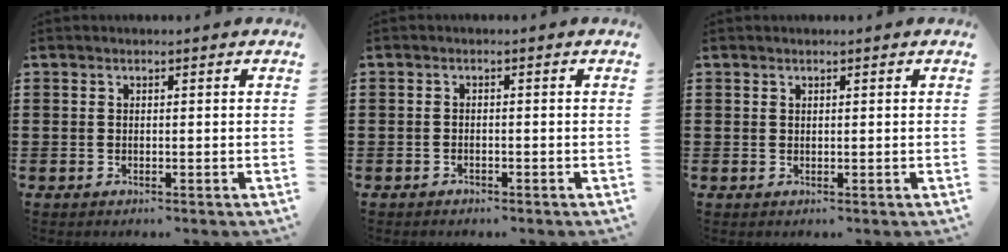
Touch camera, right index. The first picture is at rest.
{"total": 0.9, "force": [-0.8, 0.3, 0.0], "torque": [-0.004, 0.001, -0.017]}
{"total": 0.0}